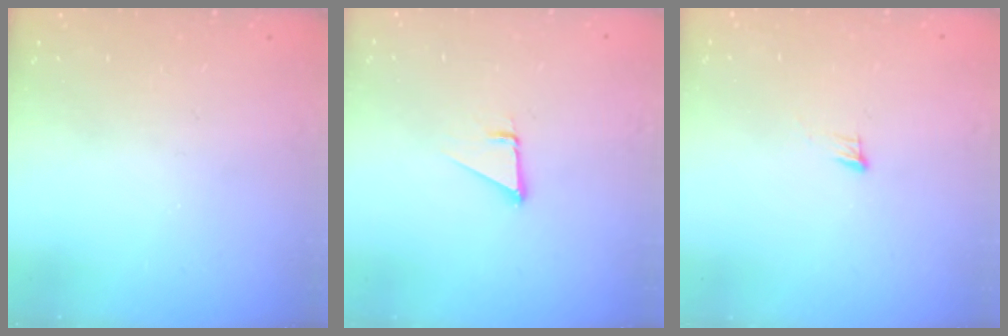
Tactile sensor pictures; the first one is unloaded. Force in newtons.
{"total": 1.9, "press": 1.9, "slide": 0.0}
{"total": 4.3, "press": 4.1, "slide": 1.0}